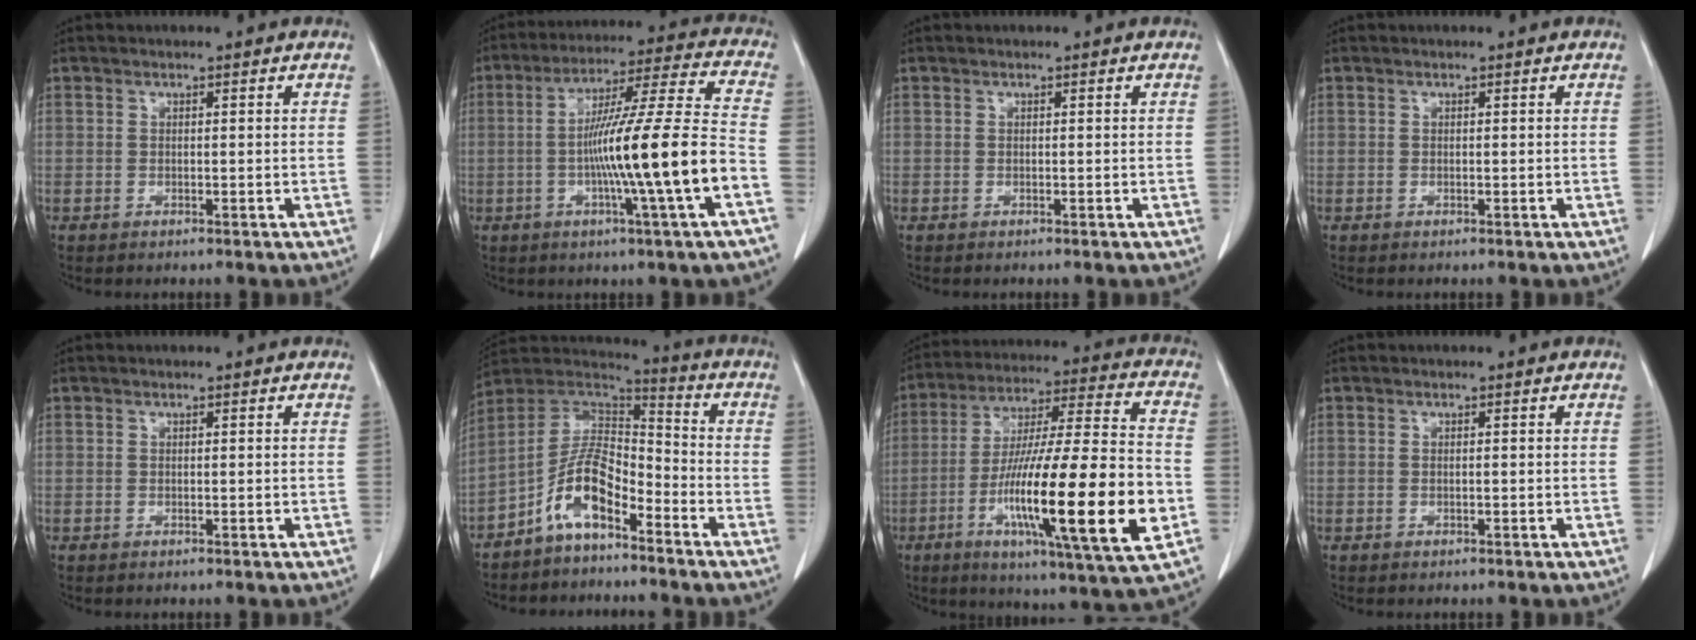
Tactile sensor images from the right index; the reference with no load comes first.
{"total": 17.5, "force": [-4.2, -1.5, 16.9], "torque": [-0.282, 0.001, -0.078]}
{"total": 0.0}
{"total": 0.0}
{"total": 0.0}
{"total": 9.7, "force": [-5.8, 3.7, 6.9], "torque": [-0.136, 0.033, -0.114]}
{"total": 25.7, "force": [-6.9, 1.5, 24.7], "torque": [-0.408, -0.027, -0.116]}
{"total": 0.0}